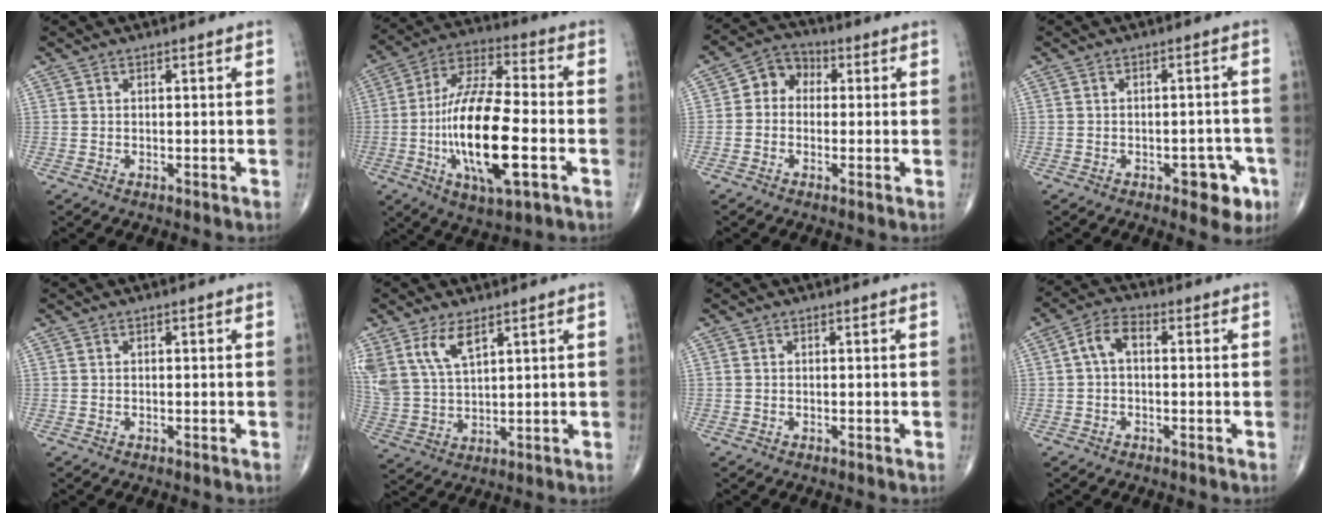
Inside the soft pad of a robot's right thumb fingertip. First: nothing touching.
{"total": 20.6, "force": [-4.6, 7.1, 18.8], "torque": [-0.362, 0.021, -0.075]}
{"total": 6.1, "force": [0.2, 5.0, 3.5], "torque": [-0.033, 0.024, -0.012]}
{"total": 6.1, "force": [-2.9, 3.2, 4.3], "torque": [-0.025, 0.018, -0.033]}
{"total": 0.0}
{"total": 9.6, "force": [5.5, 4.4, 6.5], "torque": [-0.134, -0.016, 0.120]}
{"total": 0.0}
{"total": 5.0, "force": [0.3, 2.9, 4.1], "torque": [-0.073, 0.020, -0.004]}